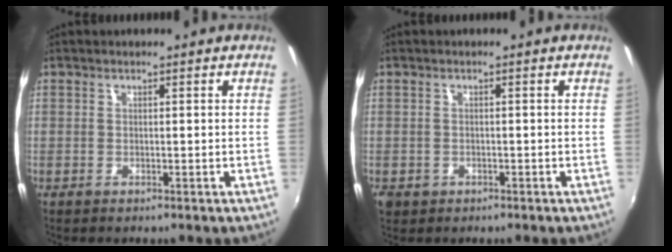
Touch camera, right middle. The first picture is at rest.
{"total": 2.4, "force": [-0.9, 2.1, 0.9], "torque": [-0.022, -0.006, -0.013]}